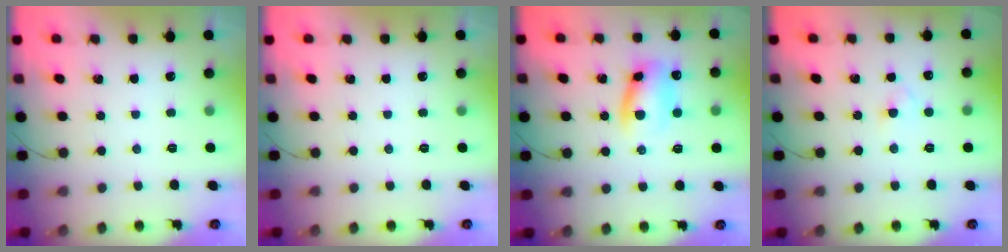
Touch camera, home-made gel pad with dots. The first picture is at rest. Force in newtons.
{"total": 0.0}
{"total": 10.6, "press": 10.5, "slide": 1.4}
{"total": 2.2, "press": 2.0, "slide": 0.9}